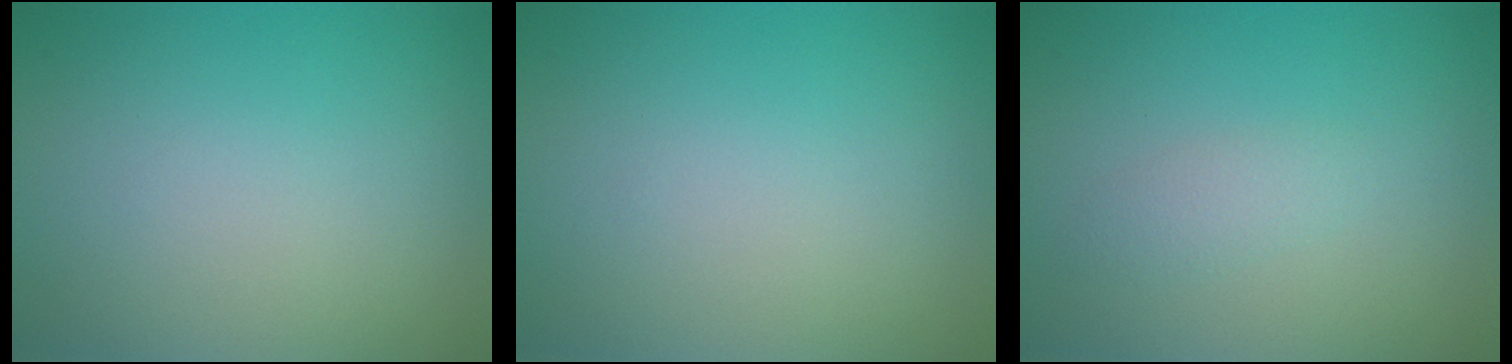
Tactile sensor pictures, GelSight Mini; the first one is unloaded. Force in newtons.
{"total": 0.0}
{"total": 1.2, "press": 1.2, "slide": 0.0}